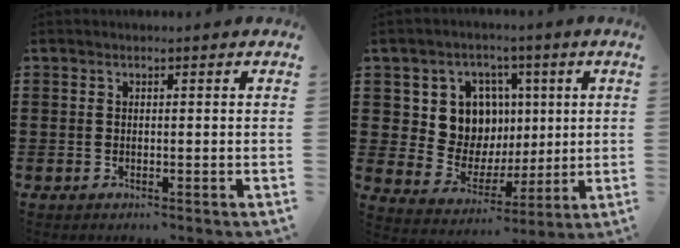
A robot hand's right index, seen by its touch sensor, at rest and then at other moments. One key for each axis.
{"total": 10.2, "fx": 2.8, "fy": 9.2, "fz": 3.2, "tx": -0.087, "ty": -0.005, "tz": 0.059}